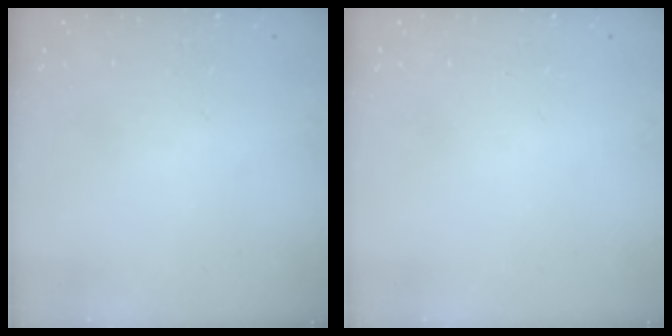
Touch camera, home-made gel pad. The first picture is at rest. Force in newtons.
{"total": 0.0}